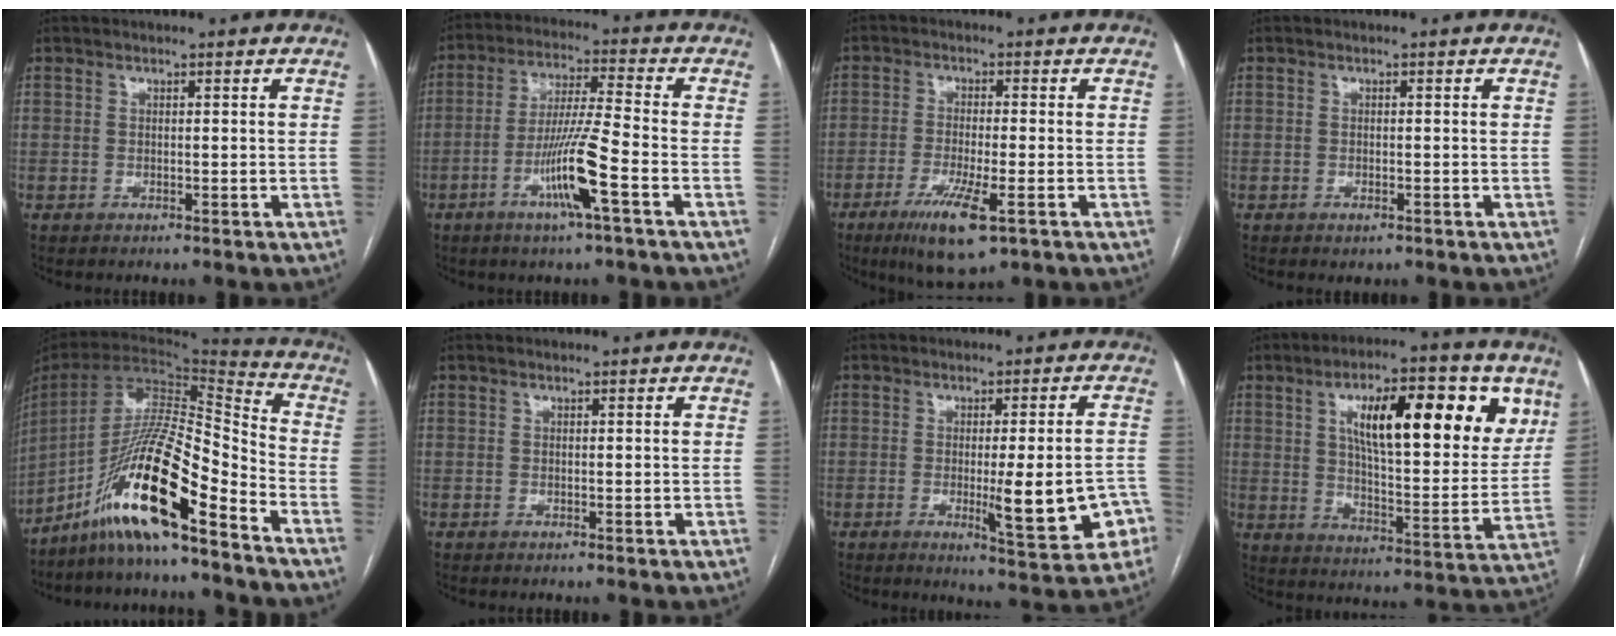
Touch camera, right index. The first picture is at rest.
{"total": 10.3, "force": [-4.2, -0.7, 9.4], "torque": [-0.183, -0.008, -0.082]}
{"total": 8.6, "force": [-4.4, 1.3, 7.3], "torque": [-0.139, -0.022, -0.071]}
{"total": 0.9, "force": [-0.5, 0.4, 0.6], "torque": [-0.010, -0.002, -0.004]}
{"total": 17.2, "force": [-11.2, 1.6, 13.0], "torque": [-0.253, -0.001, -0.205]}
{"total": 0.0}
{"total": 11.5, "force": [-3.3, 1.9, 10.8], "torque": [-0.132, -0.001, -0.034]}
{"total": 21.0, "force": [8.6, 6.0, 18.1], "torque": [-0.262, 0.018, 0.132]}